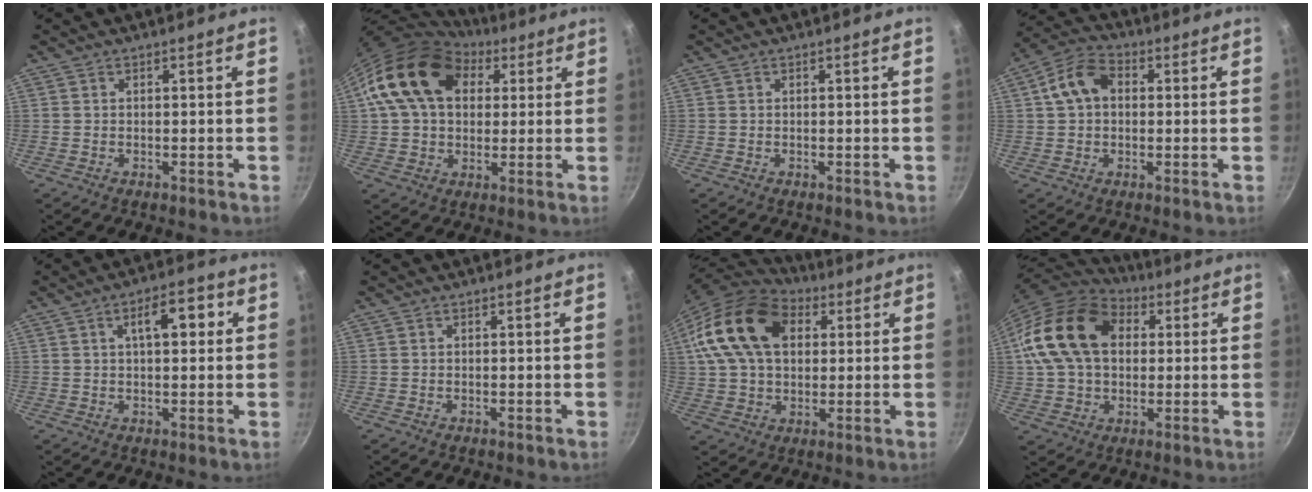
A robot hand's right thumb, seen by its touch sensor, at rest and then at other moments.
{"total": 18.1, "force": [6.0, 13.0, 11.1], "torque": [-0.173, 0.014, 0.093]}
{"total": 0.0}
{"total": 8.7, "force": [1.5, 6.4, 5.7], "torque": [-0.084, 0.022, 0.012]}
{"total": 7.0, "force": [1.9, 3.2, 5.9], "torque": [-0.066, 0.012, 0.023]}
{"total": 0.0}
{"total": 19.5, "force": [5.9, 13.3, 13.1], "torque": [-0.223, 0.009, 0.096]}
{"total": 19.2, "force": [4.2, 13.8, 12.6], "torque": [-0.212, 0.020, 0.065]}